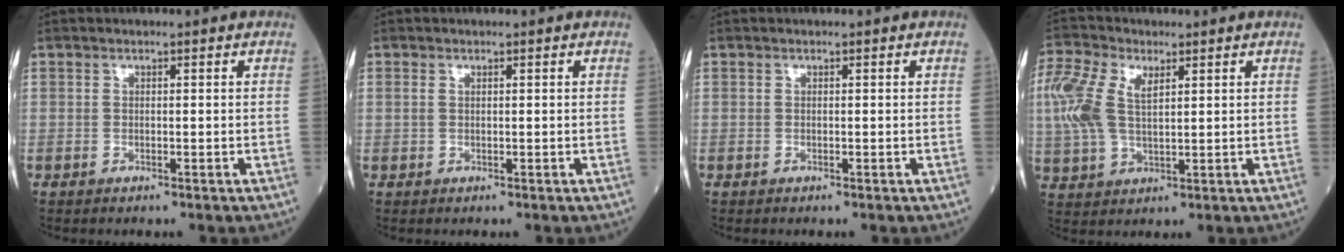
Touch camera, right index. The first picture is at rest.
{"total": 0.9, "force": [0.4, 0.5, 0.7], "torque": [-0.022, 0.008, 0.011]}
{"total": 0.0}
{"total": 12.2, "force": [3.7, 6.4, 9.8], "torque": [-0.254, 0.018, 0.074]}